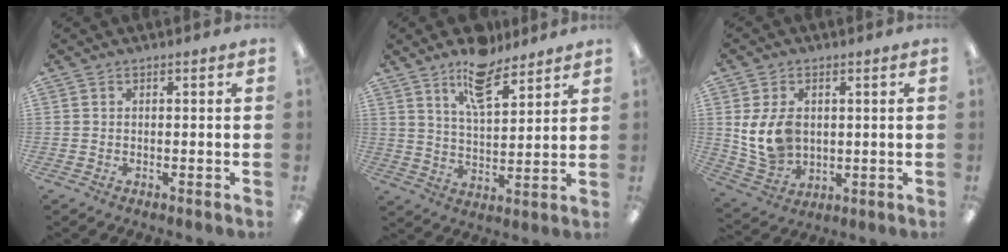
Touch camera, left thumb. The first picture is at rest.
{"total": 11.6, "force": [8.7, 4.4, 6.4], "torque": [-0.099, -0.040, 0.151]}
{"total": 10.0, "force": [1.8, 7.5, 6.4], "torque": [-0.140, -0.001, 0.035]}